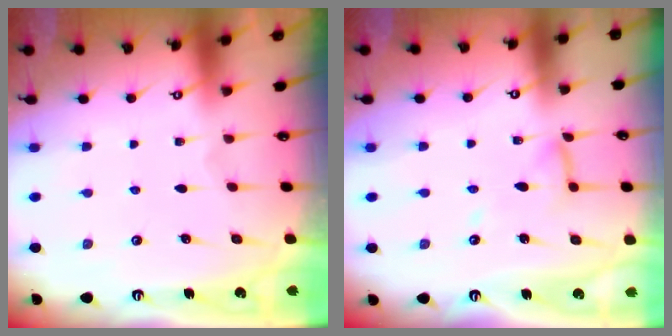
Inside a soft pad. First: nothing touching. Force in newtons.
{"total": 7.8, "press": 7.8, "slide": 0.7}